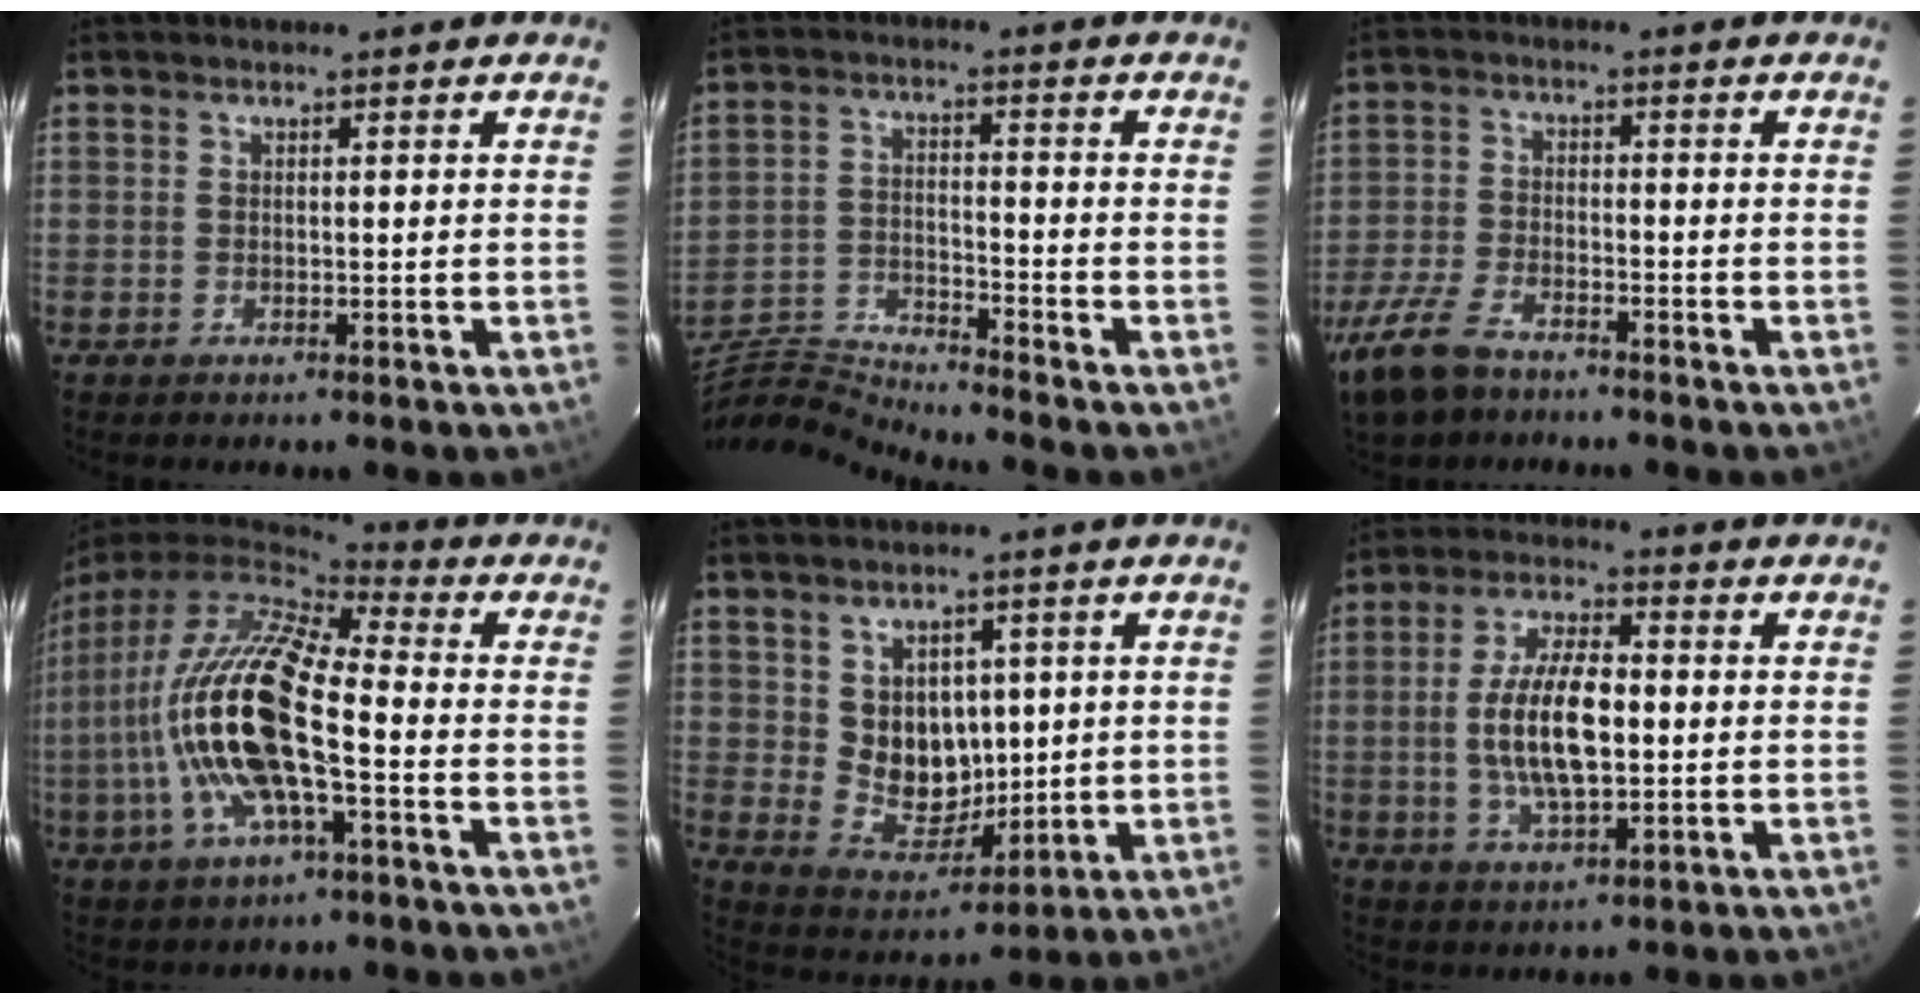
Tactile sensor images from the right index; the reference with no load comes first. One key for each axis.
{"total": 10.6, "fx": -10.5, "fy": -1.3, "fz": 0.9, "tx": -0.036, "ty": 0.002, "tz": -0.210}
{"total": 10.1, "fx": -7.2, "fy": 4.7, "fz": 5.2, "tx": -0.139, "ty": -0.012, "tz": -0.143}
{"total": 18.6, "fx": -3.5, "fy": 5.3, "fz": 17.5, "tx": -0.331, "ty": -0.013, "tz": -0.074}
{"total": 9.7, "fx": 1.8, "fy": 8.0, "fz": 5.1, "tx": -0.092, "ty": -0.003, "tz": 0.055}
{"total": 12.0, "fx": -0.5, "fy": 4.8, "fz": 10.9, "tx": -0.216, "ty": 0.004, "tz": -0.008}